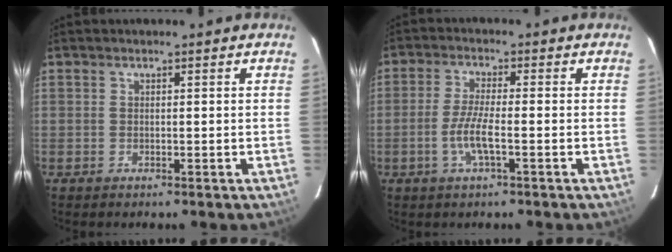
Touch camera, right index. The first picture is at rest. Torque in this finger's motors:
{"motor_torque": [0.70, -0.33, 0.37, 0.10]}